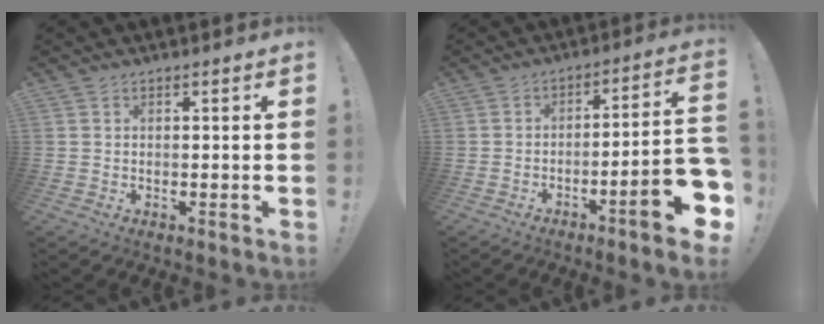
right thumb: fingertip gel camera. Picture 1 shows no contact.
{"total": 13.3, "force": [-6.3, 1.6, 11.6], "torque": [-0.149, 0.024, -0.099]}